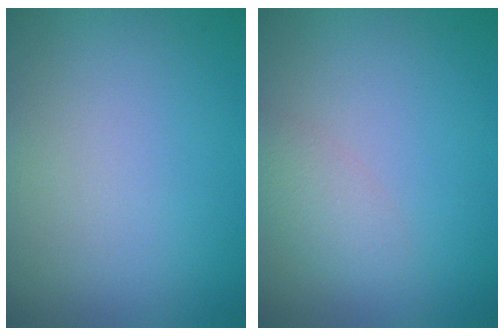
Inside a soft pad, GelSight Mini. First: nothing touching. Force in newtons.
{"total": 2.0, "press": 2.0, "slide": 0.1}